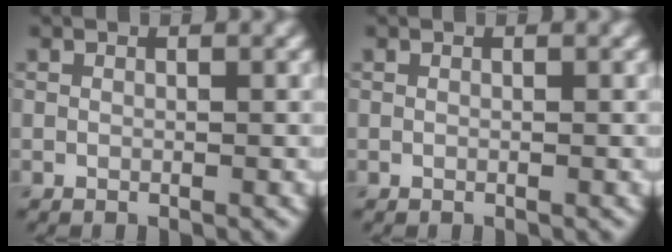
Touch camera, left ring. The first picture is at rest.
{"total": 0.0}